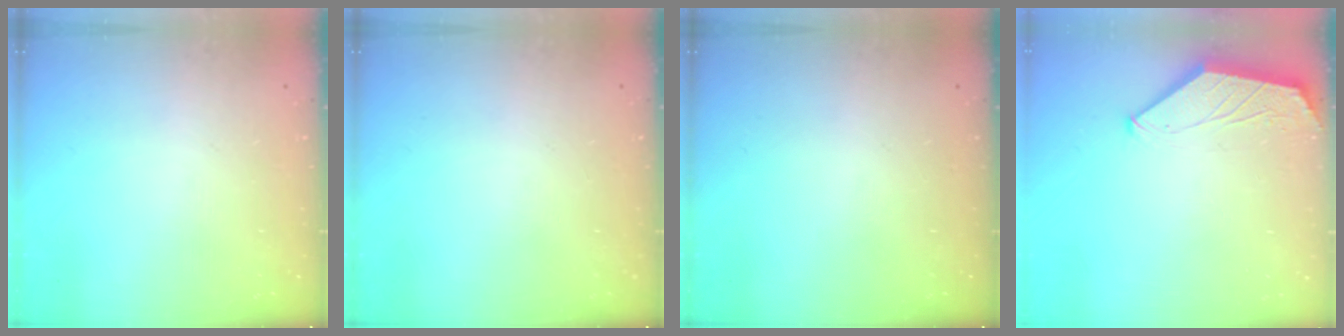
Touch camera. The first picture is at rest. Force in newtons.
{"total": 0.0}
{"total": 0.0}
{"total": 1.6, "press": 1.6, "slide": 0.3}